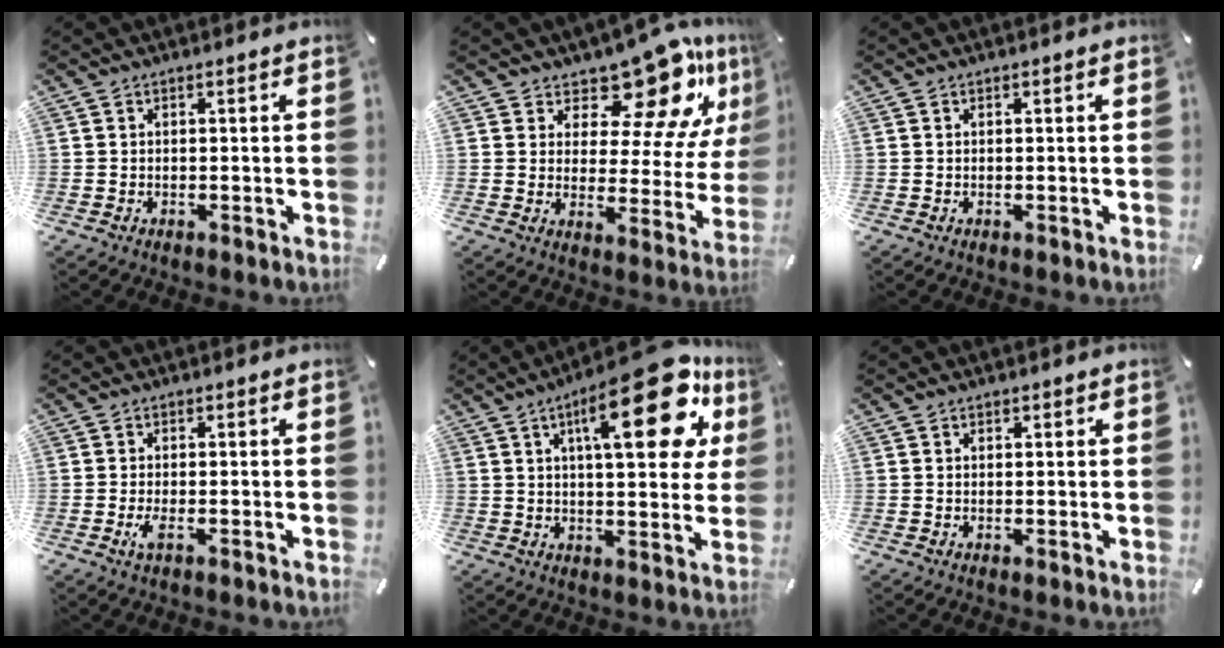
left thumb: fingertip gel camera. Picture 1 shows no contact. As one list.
[{"total": 15.1, "force": [11.4, 6.3, 7.7], "torque": [-0.113, -0.102, 0.193]}, {"total": 0.0}, {"total": 2.5, "force": [-0.5, 0.6, 2.4], "torque": [-0.057, -0.008, -0.013]}, {"total": 25.6, "force": [10.9, 8.9, 21.3], "torque": [-0.309, -0.044, 0.162]}, {"total": 0.8, "force": [0.5, 0.6, 0.1], "torque": [-0.002, 0.002, 0.009]}]